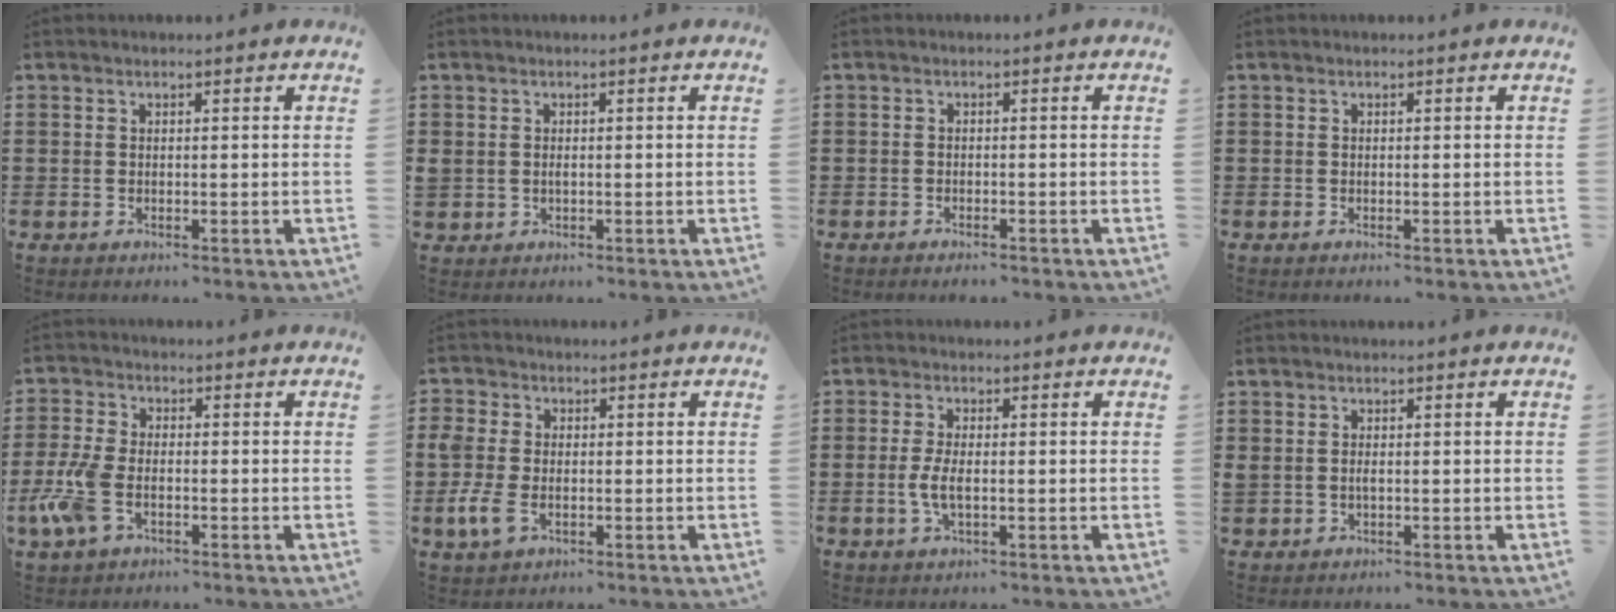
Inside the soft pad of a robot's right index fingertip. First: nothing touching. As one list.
[{"total": 0.7, "force": [0.1, 0.6, 0.3], "torque": [-0.009, 0.003, 0.001]}, {"total": 0.9, "force": [-0.9, 0.1, 0.2], "torque": [-0.007, 0.001, -0.018]}, {"total": 0.0}, {"total": 6.5, "force": [-2.3, 3.5, 5.0], "torque": [-0.127, -0.005, -0.049]}, {"total": 5.8, "force": [-1.5, 3.7, 4.2], "torque": [-0.117, -0.003, -0.036]}, {"total": 3.9, "force": [-0.6, 1.3, 3.6], "torque": [-0.077, -0.003, -0.015]}, {"total": 0.8, "force": [0.1, 0.4, 0.6], "torque": [-0.014, 0.002, 0.001]}]